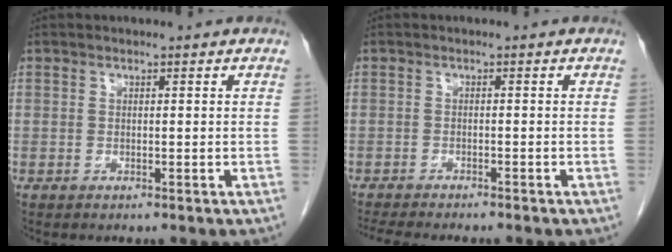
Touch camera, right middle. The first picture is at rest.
{"total": 8.7, "force": [-7.5, 1.3, 4.3], "torque": [-0.057, -0.009, -0.105]}